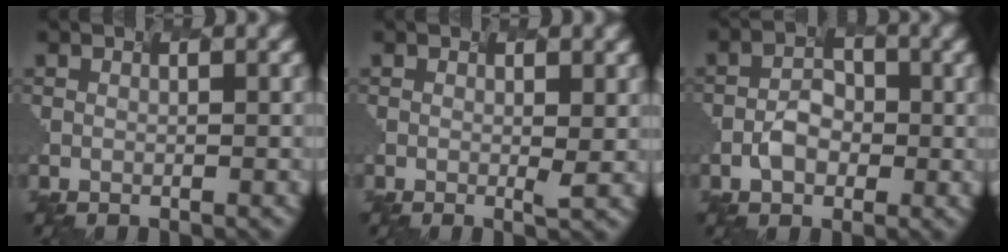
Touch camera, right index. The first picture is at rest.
{"total": 0.9, "force": [0.1, -0.1, 0.9], "torque": [-0.012, -0.006, 0.006]}
{"total": 2.3, "force": [-1.5, 1.4, 1.0], "torque": [-0.019, 0.007, -0.023]}